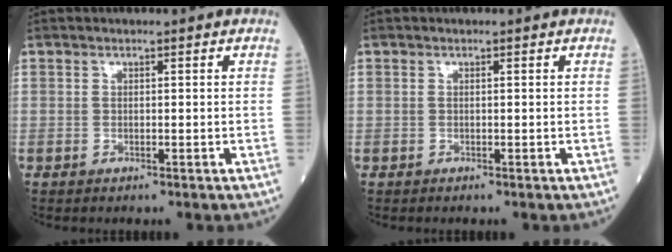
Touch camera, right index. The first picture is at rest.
{"total": 0.0}